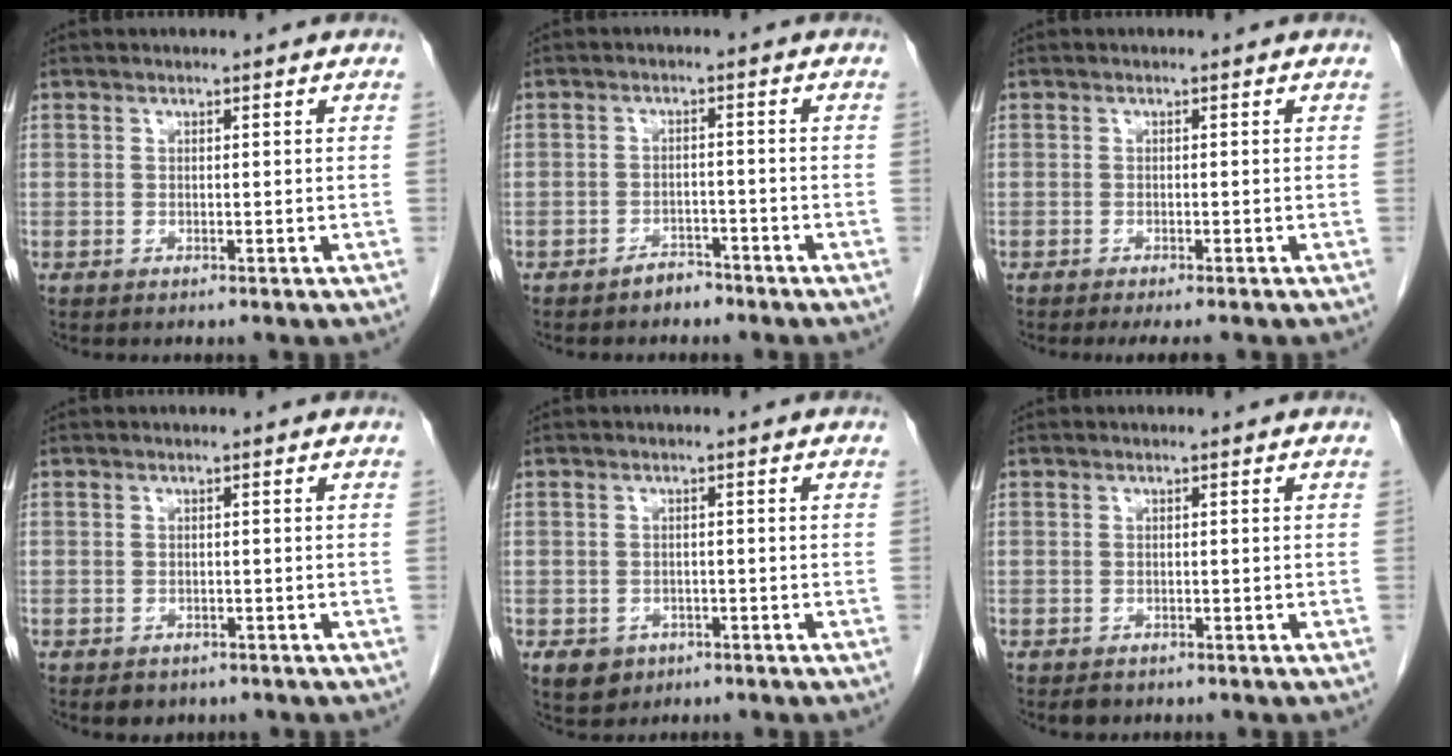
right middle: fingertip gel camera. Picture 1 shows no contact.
{"total": 2.5, "force": [-2.1, 1.2, 0.6], "torque": [-0.013, 0.004, -0.031]}
{"total": 4.0, "force": [-3.4, 0.4, 2.1], "torque": [-0.020, -0.007, -0.045]}
{"total": 2.8, "force": [-2.0, 1.7, 0.7], "torque": [-0.008, 0.002, -0.021]}
{"total": 3.9, "force": [-2.1, 3.1, 1.1], "torque": [-0.013, 0.003, -0.024]}
{"total": 1.3, "force": [-1.0, 0.8, 0.4], "torque": [-0.010, 0.000, -0.011]}